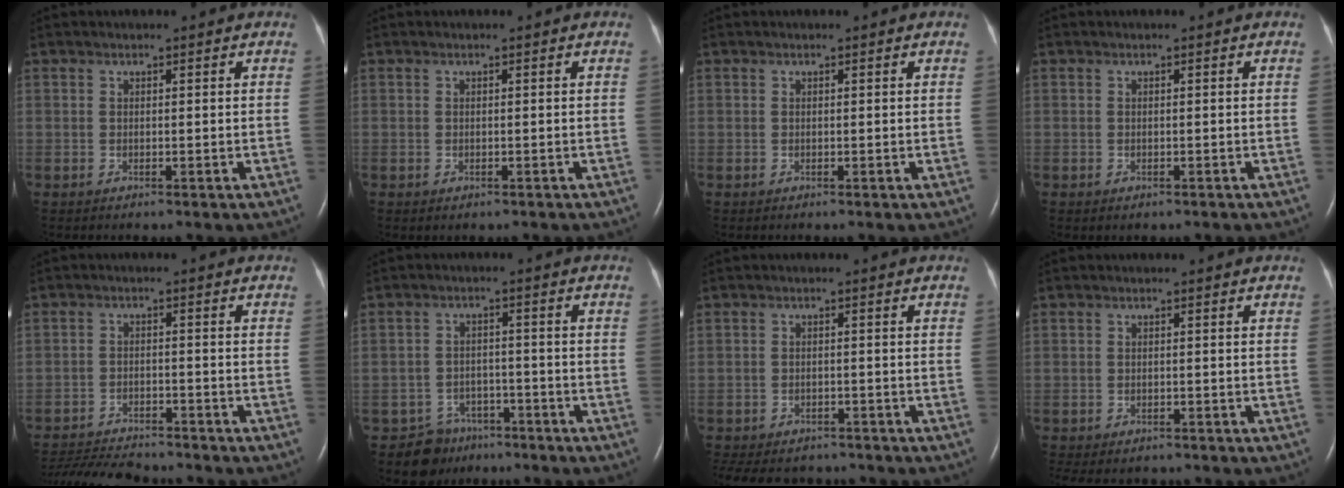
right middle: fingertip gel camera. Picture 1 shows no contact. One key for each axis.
{"total": 0.6, "fx": -0.4, "fy": 0.4, "fz": 0.3, "tx": -0.005, "ty": 0.000, "tz": -0.003}
{"total": 0.0}
{"total": 0.8, "fx": -0.6, "fy": 0.4, "fz": 0.3, "tx": -0.006, "ty": 0.000, "tz": -0.006}
{"total": 12.2, "fx": -11.4, "fy": 1.5, "fz": 3.9, "tx": -0.073, "ty": -0.009, "tz": -0.177}
{"total": 5.6, "fx": -4.1, "fy": 3.8, "fz": -0.3, "tx": 0.011, "ty": 0.012, "tz": -0.063}
{"total": 13.1, "fx": -10.9, "fy": 5.8, "fz": 4.3, "tx": -0.109, "ty": -0.003, "tz": -0.138}
{"total": 8.1, "fx": -6.8, "fy": 3.3, "fz": 2.7, "tx": -0.050, "ty": -0.005, "tz": -0.086}